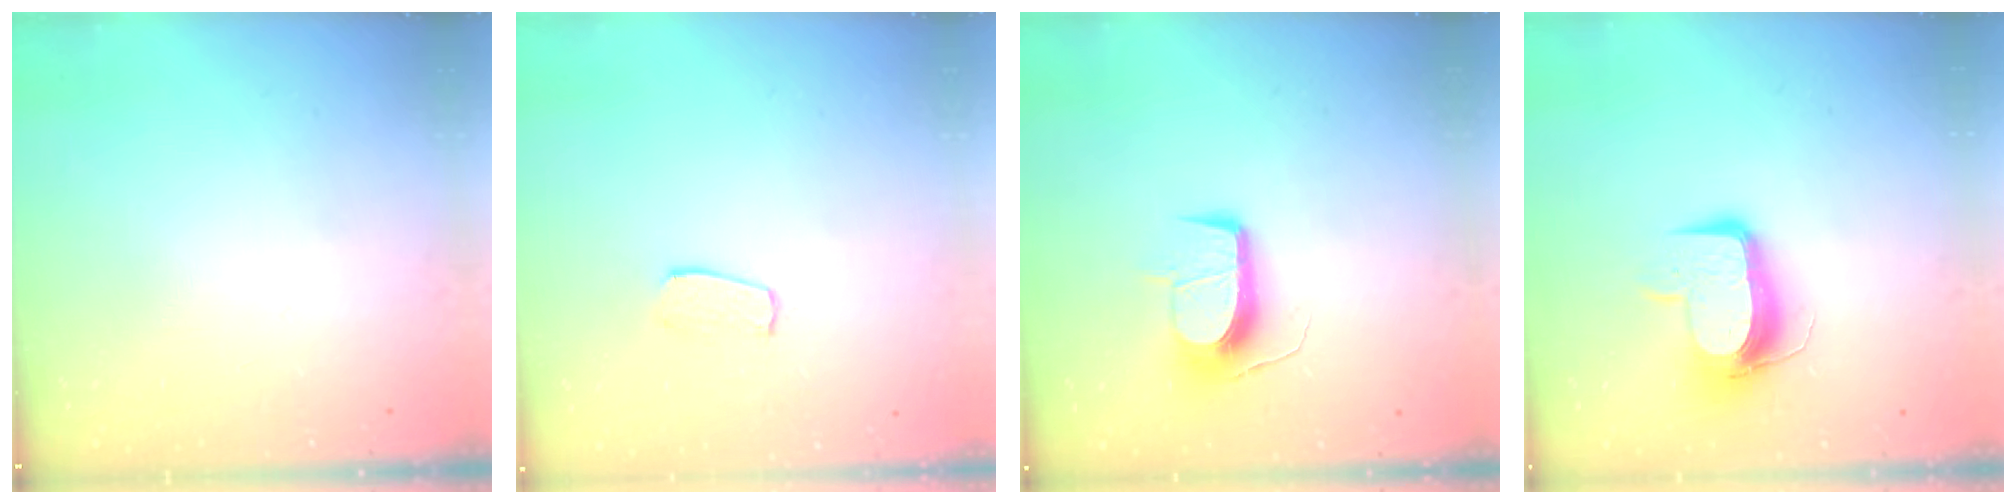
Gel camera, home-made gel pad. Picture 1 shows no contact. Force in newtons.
{"total": 5.9, "press": 5.9, "slide": 0.3}
{"total": 11.3, "press": 11.3, "slide": 0.7}
{"total": 10.8, "press": 10.8, "slide": 1.0}